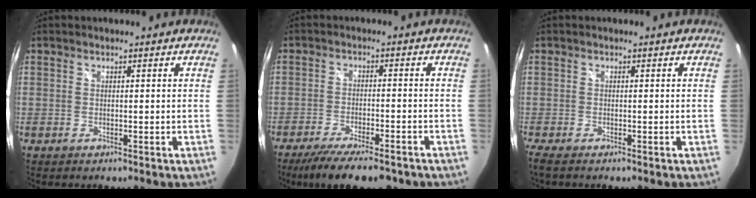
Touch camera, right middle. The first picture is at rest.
{"total": 13.2, "force": [-10.4, 3.3, 7.4], "torque": [-0.149, -0.033, -0.160]}
{"total": 2.0, "force": [-1.4, 0.0, 1.5], "torque": [-0.030, -0.009, -0.025]}